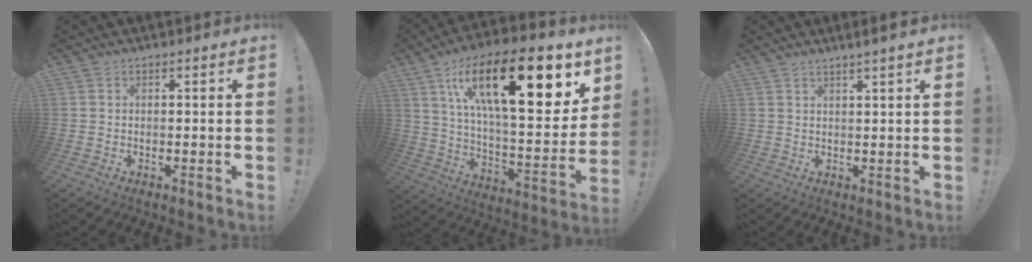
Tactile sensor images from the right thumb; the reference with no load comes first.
{"total": 27.7, "force": [12.2, 9.6, 23.0], "torque": [-0.381, -0.062, 0.199]}
{"total": 2.9, "force": [2.2, -0.5, 1.8], "torque": [-0.022, -0.014, 0.034]}